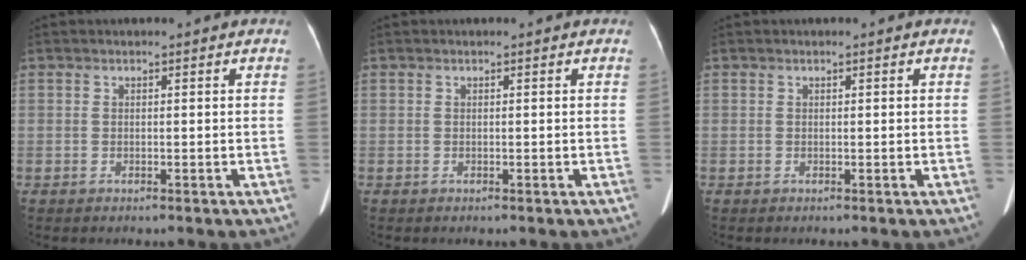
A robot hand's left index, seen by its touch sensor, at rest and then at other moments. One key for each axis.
{"total": 0.0}
{"total": 0.0}